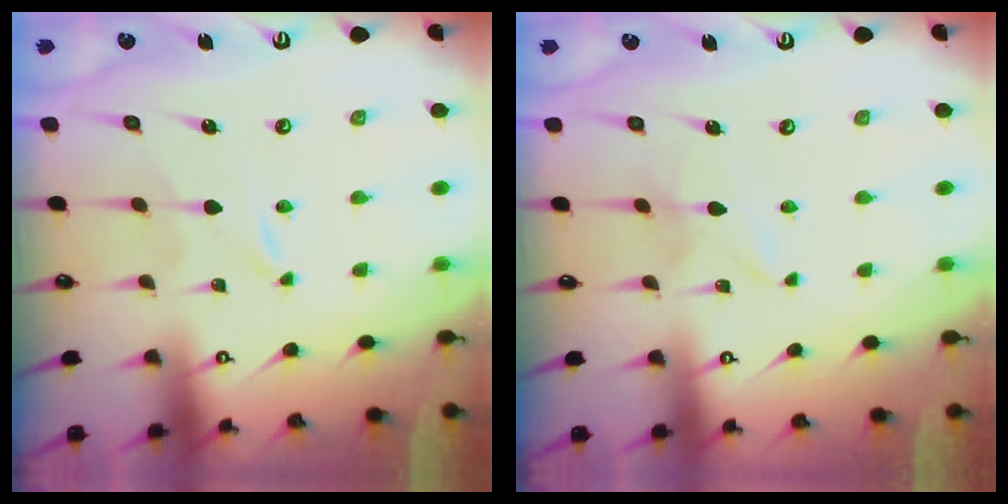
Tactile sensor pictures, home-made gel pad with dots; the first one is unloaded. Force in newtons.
{"total": 2.0, "press": 2.0, "slide": 0.0}